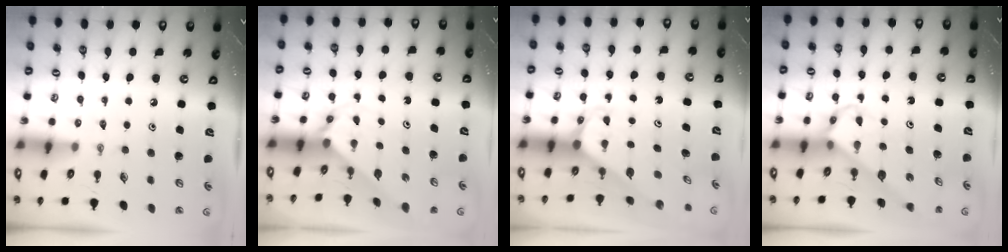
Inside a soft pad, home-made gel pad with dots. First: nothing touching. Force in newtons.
{"total": 2.3, "press": 2.2, "slide": 0.2}
{"total": 1.9, "press": 1.9, "slide": 0.2}
{"total": 3.6, "press": 3.6, "slide": 0.1}